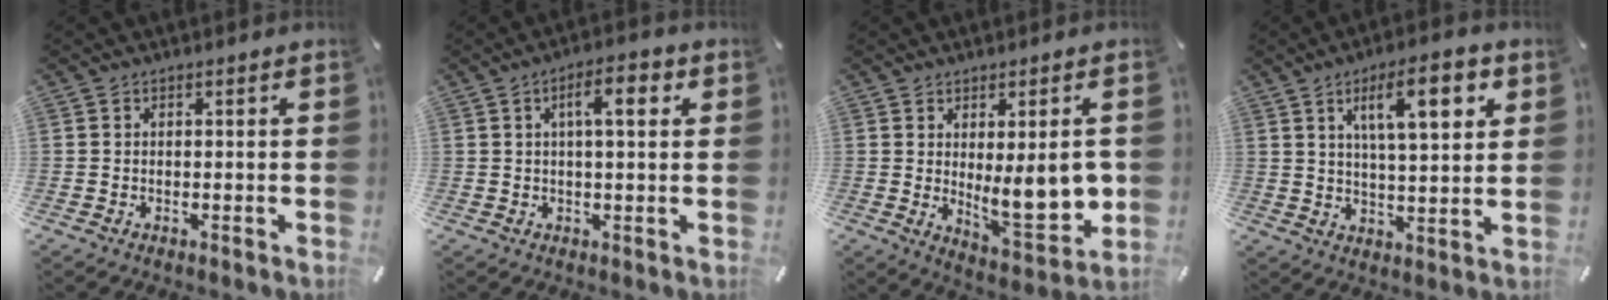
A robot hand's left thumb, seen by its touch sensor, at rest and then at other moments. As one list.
[{"total": 7.1, "force": [2.3, 2.1, 6.4], "torque": [-0.097, -0.005, 0.029]}, {"total": 14.7, "force": [0.9, 5.3, 13.7], "torque": [-0.191, -0.027, 0.016]}, {"total": 13.4, "force": [6.1, 4.4, 11.1], "torque": [-0.175, -0.009, 0.096]}]